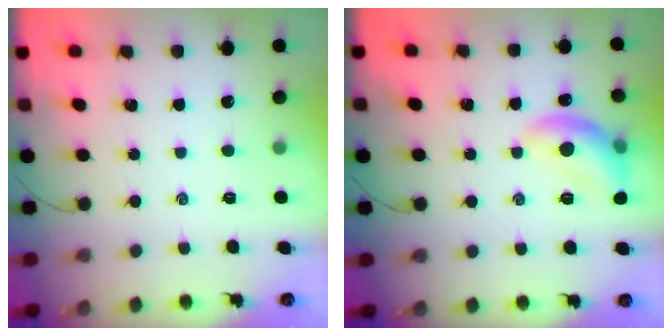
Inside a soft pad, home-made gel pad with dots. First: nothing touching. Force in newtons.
{"total": 12.5, "press": 12.4, "slide": 1.1}